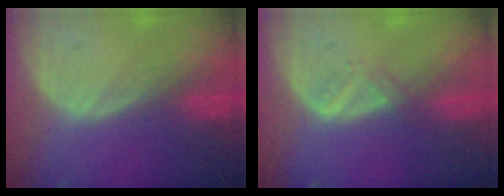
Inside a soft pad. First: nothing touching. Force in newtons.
{"total": 1.8, "press": 1.7, "slide": 0.3}